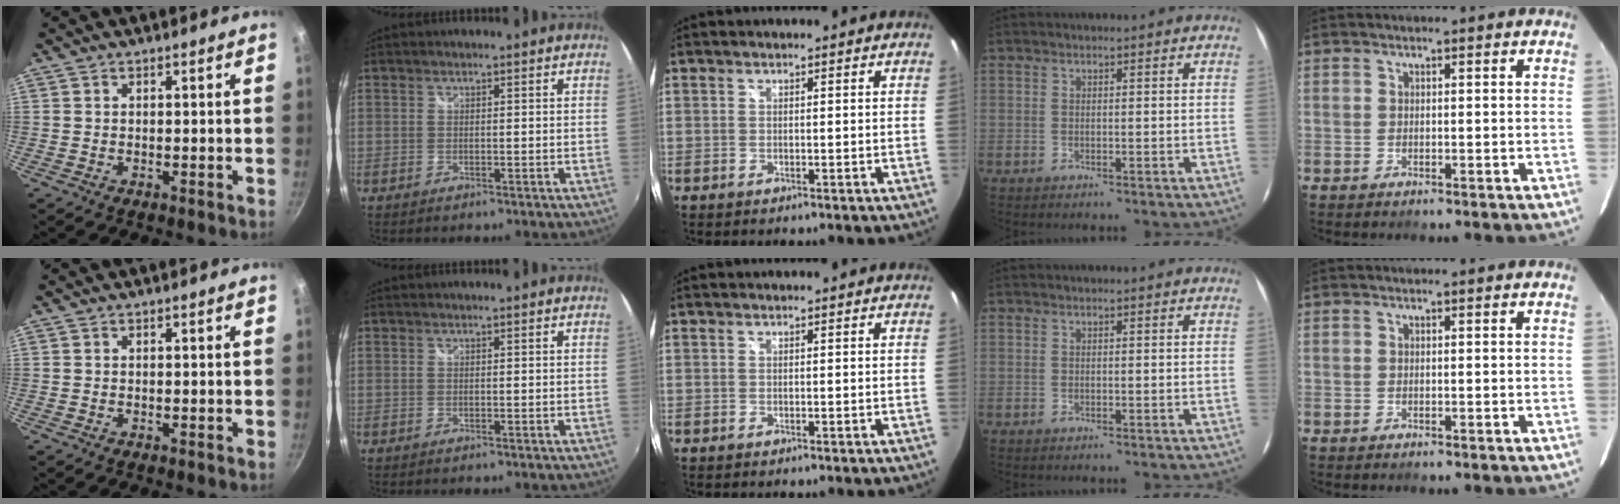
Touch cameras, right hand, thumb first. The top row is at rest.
{}